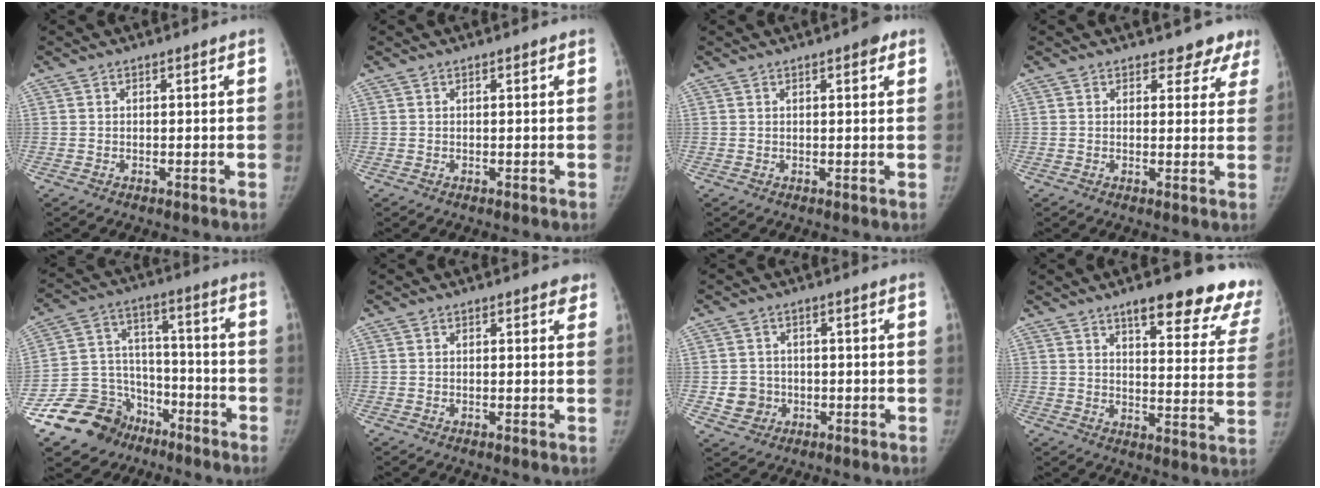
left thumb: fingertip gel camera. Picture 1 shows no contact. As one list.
[{"total": 0.0}, {"total": 2.7, "force": [1.5, 0.9, 2.1], "torque": [-0.020, -0.002, 0.015]}, {"total": 4.9, "force": [4.1, 2.7, 0.3], "torque": [0.035, -0.022, 0.028]}, {"total": 15.5, "force": [-9.5, 11.7, 3.5], "torque": [-0.034, 0.100, -0.155]}, {"total": 1.5, "force": [1.1, 0.8, 0.7], "torque": [0.008, -0.003, 0.005]}, {"total": 4.5, "force": [-0.8, 4.3, 1.2], "torque": [0.000, 0.007, -0.009]}, {"total": 20.9, "force": [16.1, 5.7, 12.1], "torque": [-0.108, -0.083, 0.188]}]